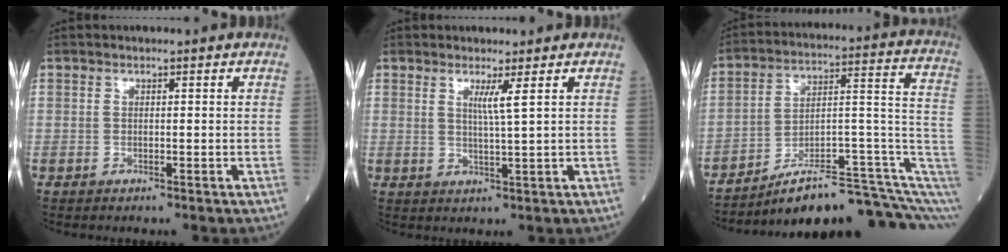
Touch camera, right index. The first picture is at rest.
{"total": 2.6, "force": [1.2, -0.8, 2.1], "torque": [-0.041, -0.010, 0.024]}
{"total": 17.0, "force": [-11.4, 2.0, 12.4], "torque": [-0.123, 0.075, -0.168]}